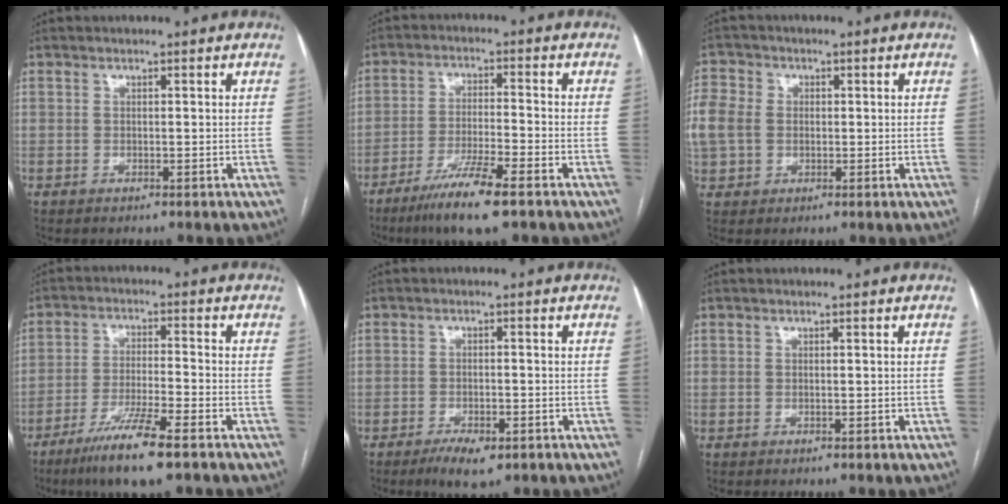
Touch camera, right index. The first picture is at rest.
{"total": 9.3, "force": [-6.2, 0.2, 6.9], "torque": [-0.133, -0.025, -0.111]}
{"total": 13.4, "force": [0.9, 11.7, 6.4], "torque": [-0.209, 0.038, 0.027]}
{"total": 9.9, "force": [-6.5, 0.2, 7.5], "torque": [-0.144, -0.027, -0.116]}
{"total": 4.7, "force": [-2.9, 1.5, 3.4], "torque": [-0.060, -0.005, -0.042]}
{"total": 0.0}